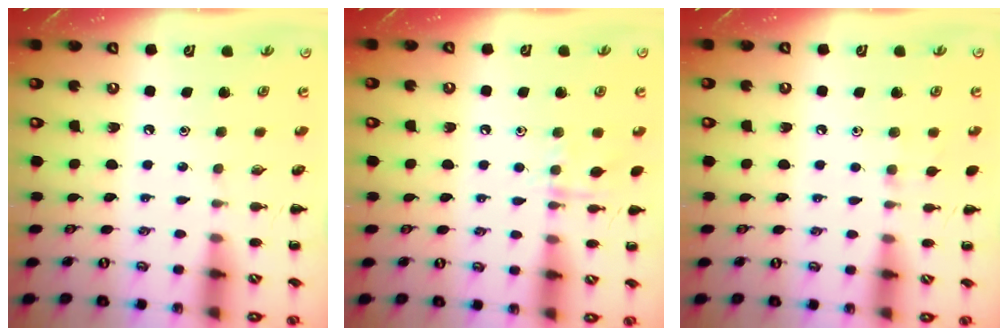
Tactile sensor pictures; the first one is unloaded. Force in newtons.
{"total": 7.0, "press": 6.9, "slide": 0.8}
{"total": 4.9, "press": 4.6, "slide": 1.7}